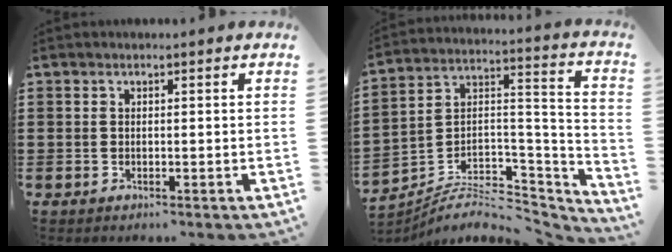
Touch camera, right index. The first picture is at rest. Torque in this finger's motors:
{"motor_torque": [-0.19, -0.13, -1.05, -0.21]}